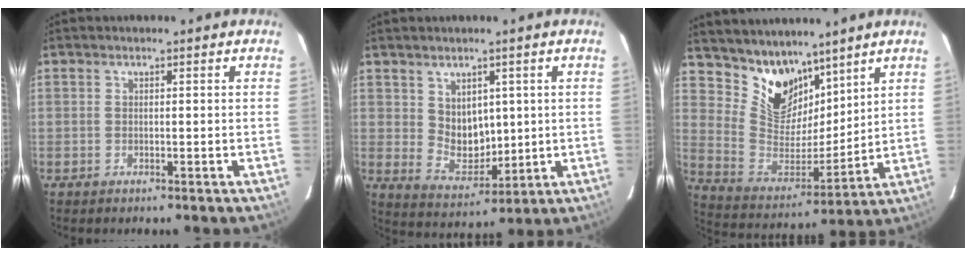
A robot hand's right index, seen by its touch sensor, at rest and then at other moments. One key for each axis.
{"total": 7.2, "fx": 2.2, "fy": 5.6, "fz": 3.9, "tx": -0.065, "ty": -0.006, "tz": 0.061}
{"total": 13.5, "fx": 10.0, "fy": 7.6, "fz": 4.8, "tx": -0.102, "ty": 0.000, "tz": 0.200}